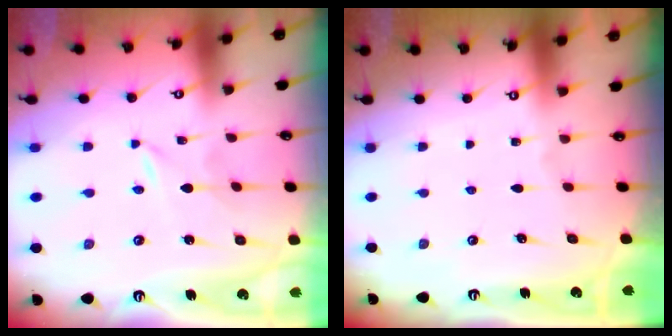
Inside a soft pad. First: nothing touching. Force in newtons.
{"total": 0.0}